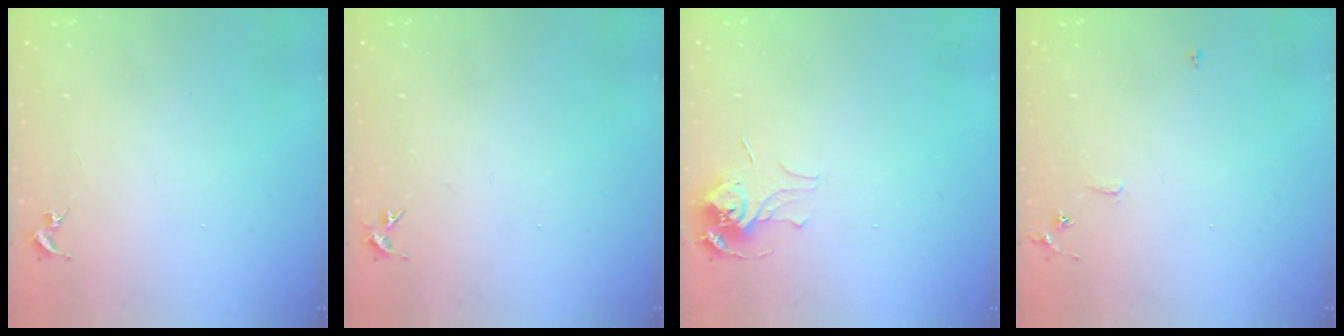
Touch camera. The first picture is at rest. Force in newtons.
{"total": 3.6, "press": 3.5, "slide": 0.4}
{"total": 7.8, "press": 7.7, "slide": 0.7}
{"total": 5.6, "press": 5.6, "slide": 0.6}